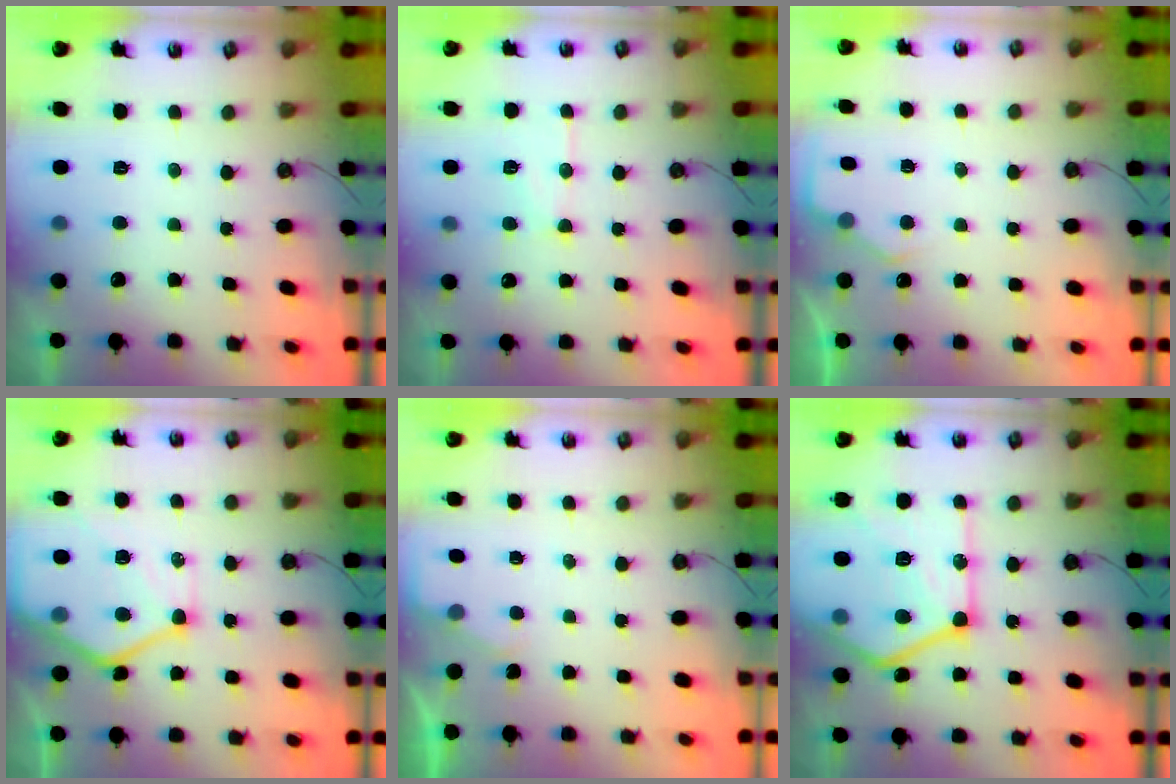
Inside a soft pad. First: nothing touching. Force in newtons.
{"total": 10.9, "press": 10.8, "slide": 0.9}
{"total": 3.9, "press": 3.9, "slide": 0.5}
{"total": 17.8, "press": 17.7, "slide": 1.7}
{"total": 1.8, "press": 1.8, "slide": 0.3}
{"total": 28.2, "press": 28.1, "slide": 3.0}